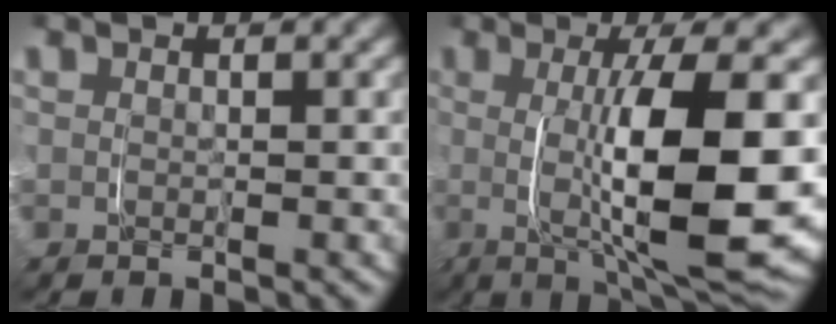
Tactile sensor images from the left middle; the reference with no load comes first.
{"total": 10.9, "force": [-0.5, 2.7, 10.5], "torque": [-0.155, -0.006, 0.001]}